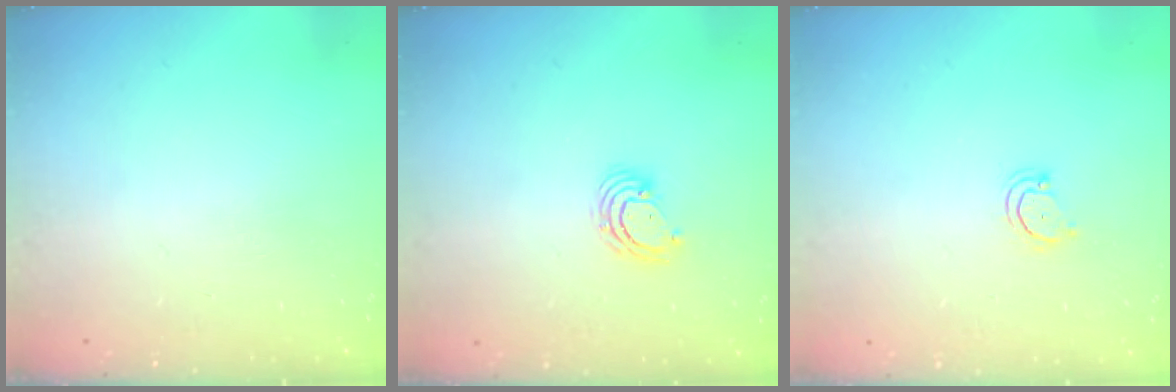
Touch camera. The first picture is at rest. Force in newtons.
{"total": 4.6, "press": 4.6, "slide": 0.2}
{"total": 3.3, "press": 3.3, "slide": 0.2}